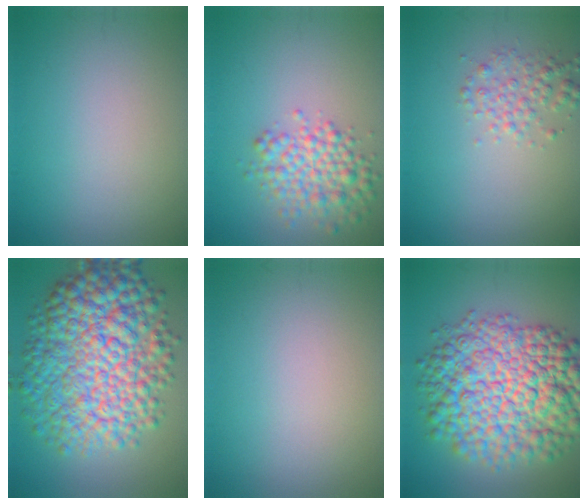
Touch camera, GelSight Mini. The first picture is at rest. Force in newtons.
{"total": 4.5, "press": 4.5, "slide": 0.2}
{"total": 2.2, "press": 2.2, "slide": 0.0}
{"total": 12.5, "press": 12.5, "slide": 0.1}
{"total": 0.0}
{"total": 14.1, "press": 14.1, "slide": 0.3}